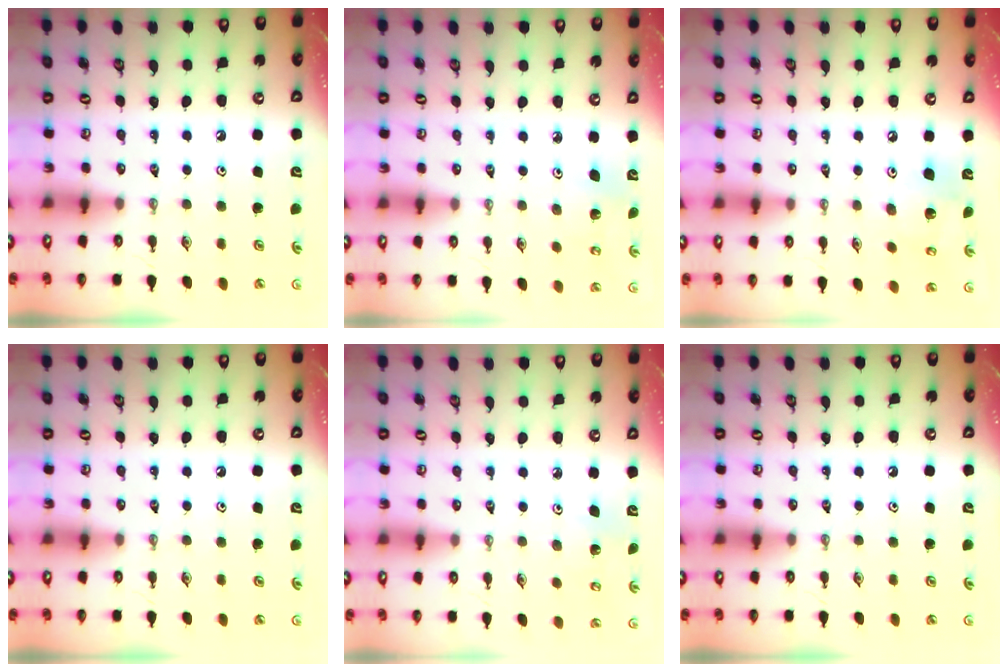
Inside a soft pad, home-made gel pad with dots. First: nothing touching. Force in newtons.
{"total": 2.7, "press": 2.7, "slide": 0.2}
{"total": 12.5, "press": 12.3, "slide": 2.2}
{"total": 0.0}
{"total": 2.0, "press": 2.0, "slide": 0.1}
{"total": 0.0}